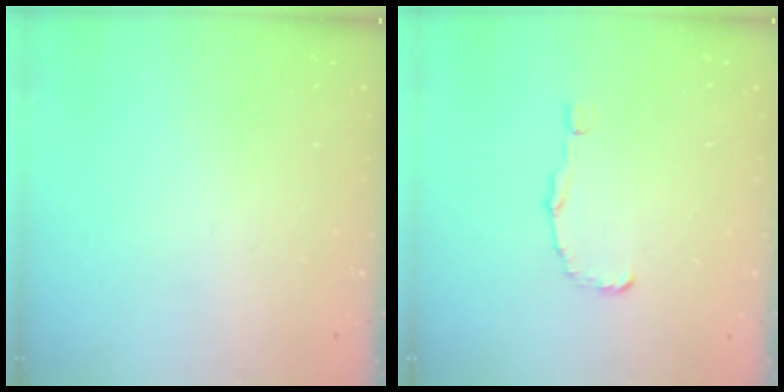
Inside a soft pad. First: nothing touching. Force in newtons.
{"total": 1.5, "press": 1.5, "slide": 0.0}